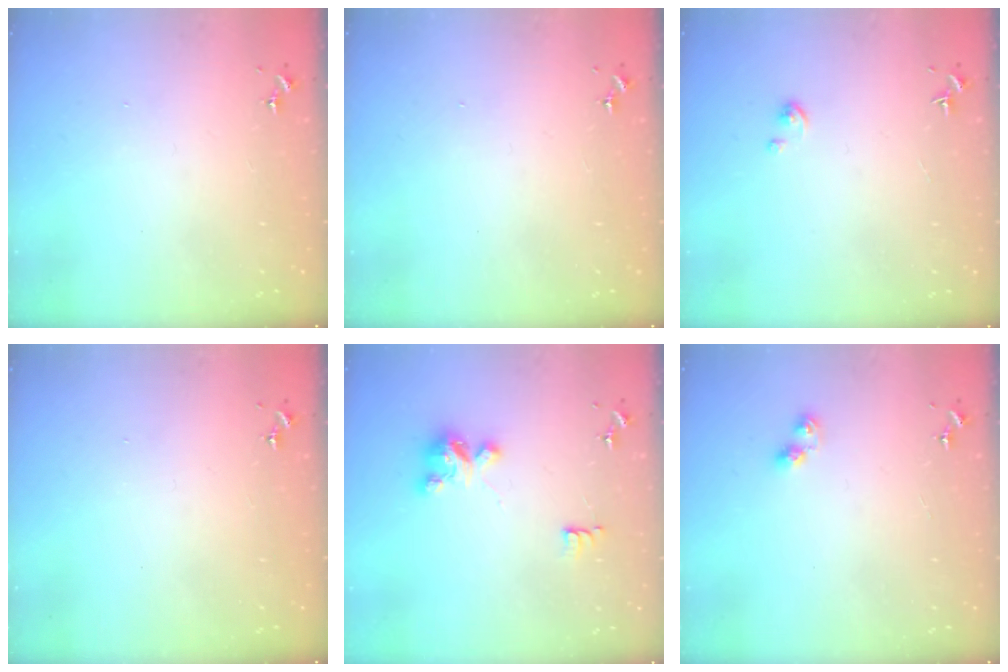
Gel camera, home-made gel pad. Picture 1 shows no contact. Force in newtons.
{"total": 0.0}
{"total": 2.1, "press": 2.1, "slide": 0.2}
{"total": 0.0}
{"total": 6.6, "press": 6.6, "slide": 0.3}
{"total": 5.9, "press": 5.9, "slide": 0.2}